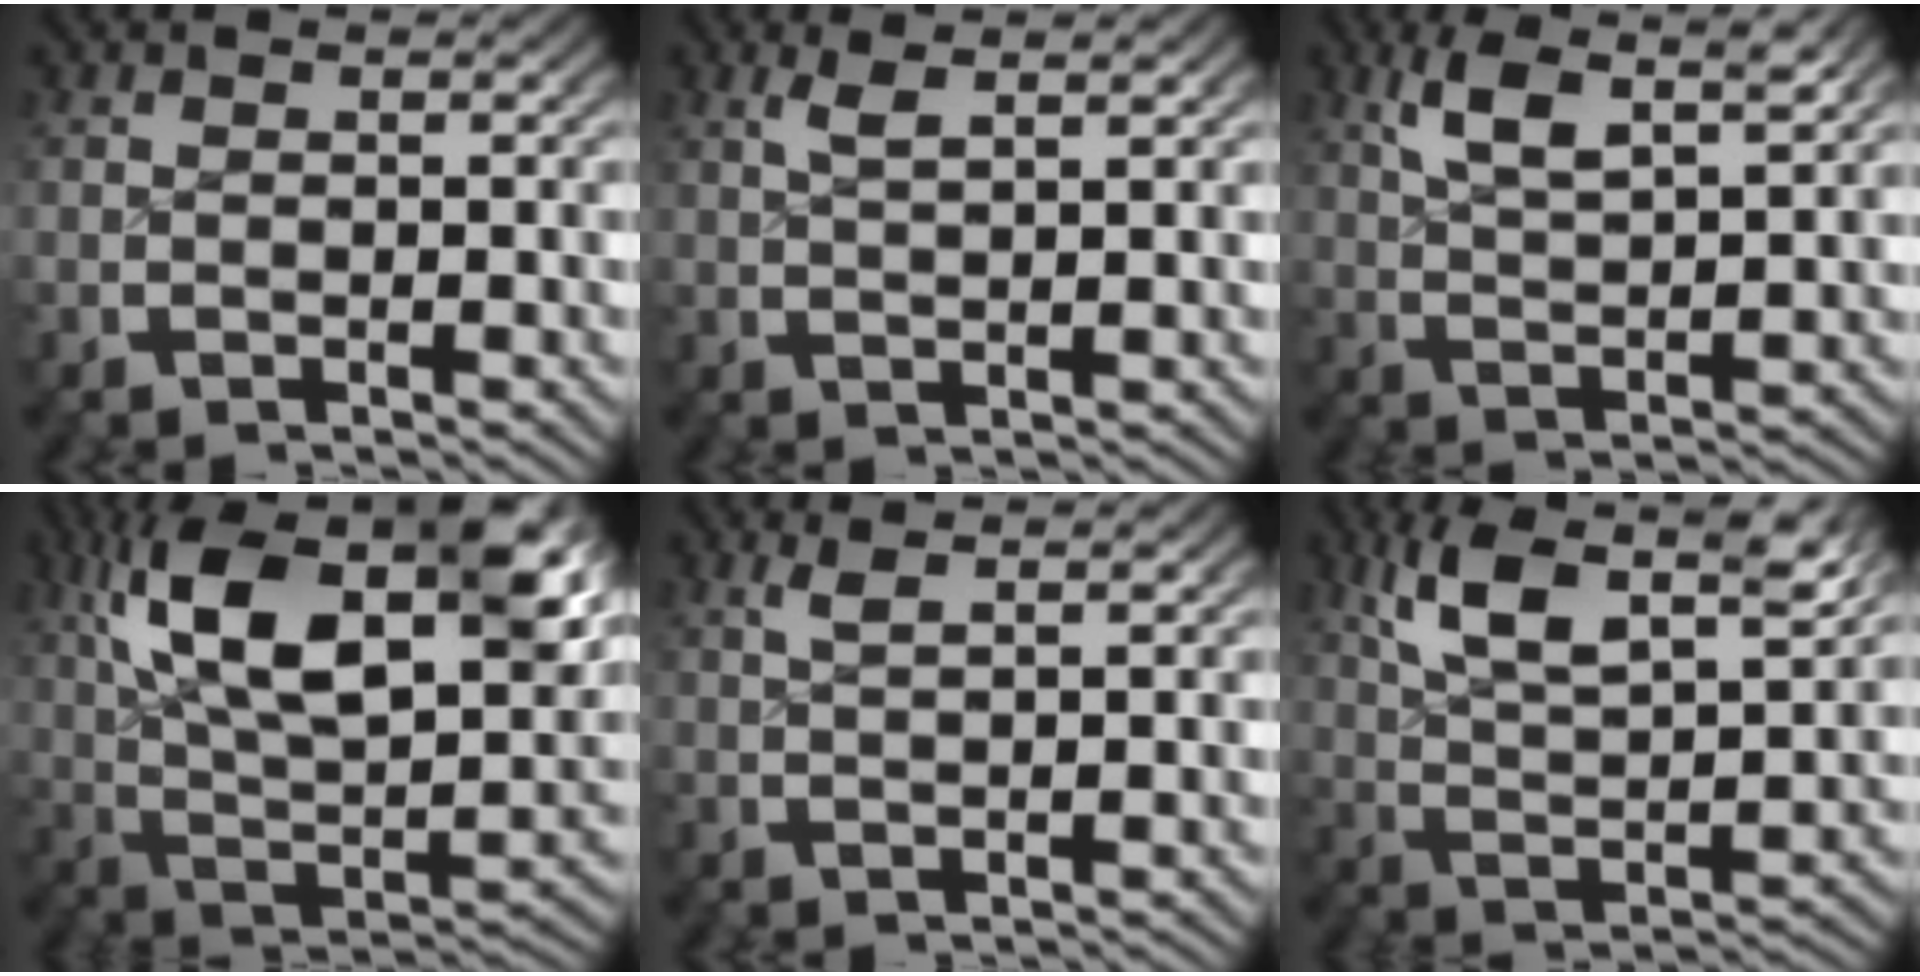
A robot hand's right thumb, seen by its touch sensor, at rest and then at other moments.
{"total": 2.2, "force": [1.6, 0.0, 1.5], "torque": [-0.026, 0.004, 0.037]}
{"total": 6.1, "force": [3.7, 2.2, 4.3], "torque": [-0.079, 0.003, 0.069]}
{"total": 18.8, "force": [3.6, 10.9, 15.0], "torque": [-0.264, -0.029, 0.067]}
{"total": 1.9, "force": [1.5, 0.0, 1.2], "torque": [-0.021, 0.003, 0.033]}
{"total": 11.6, "force": [3.8, 7.0, 8.4], "torque": [-0.159, -0.012, 0.063]}